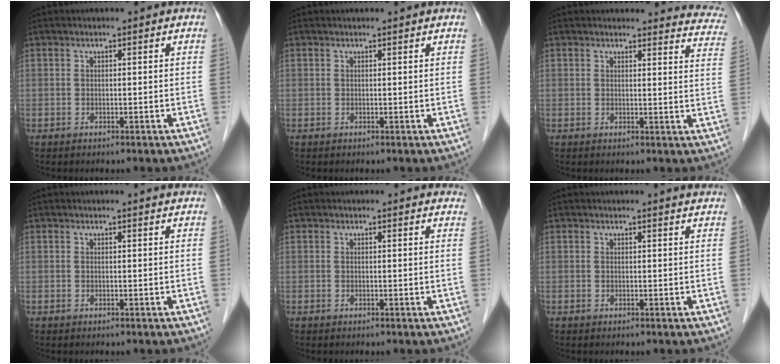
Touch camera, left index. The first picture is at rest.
{"total": 1.1, "force": [1.1, 0.0, 0.2], "torque": [-0.010, 0.005, 0.012]}
{"total": 10.3, "force": [10.0, 2.0, 0.7], "torque": [0.034, -0.057, 0.066]}
{"total": 2.4, "force": [2.3, -0.1, 0.4], "torque": [-0.011, 0.000, 0.018]}
{"total": 5.4, "force": [5.1, 1.3, 1.2], "torque": [-0.003, 0.006, 0.040]}
{"total": 3.4, "force": [3.3, 0.0, 0.8], "torque": [-0.013, -0.002, 0.025]}